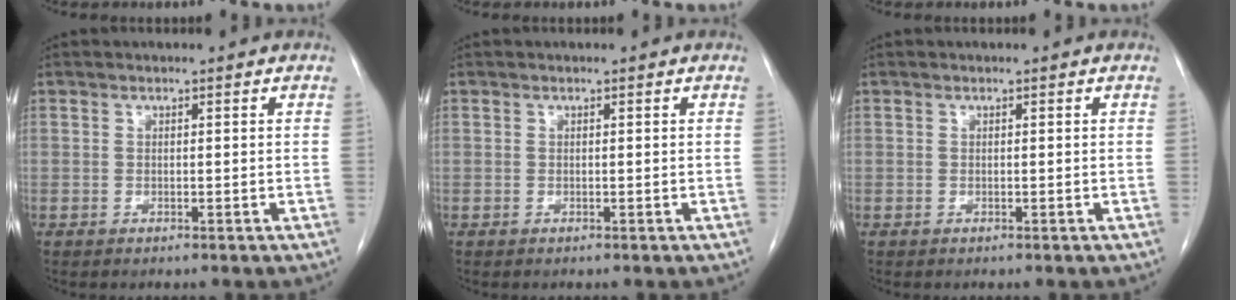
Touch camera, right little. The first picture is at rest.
{"total": 0.0}
{"total": 0.0}